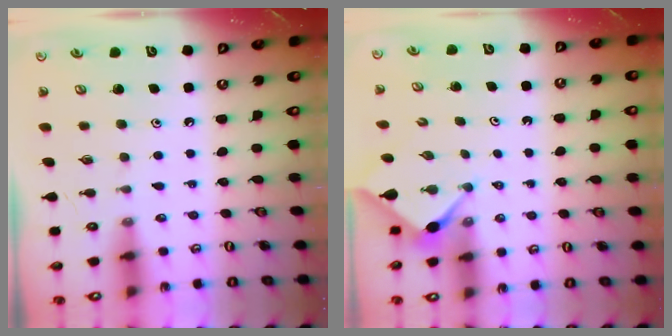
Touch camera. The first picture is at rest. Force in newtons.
{"total": 2.9, "press": 2.9, "slide": 0.4}